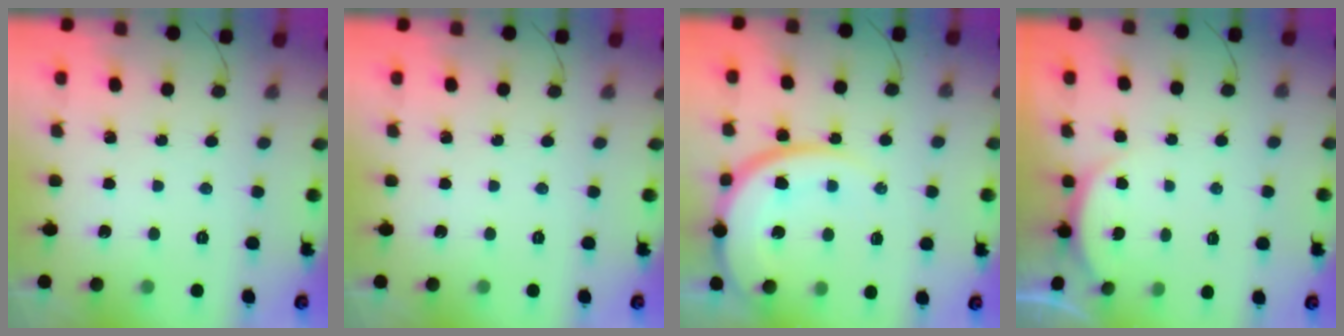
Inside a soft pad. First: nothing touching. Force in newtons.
{"total": 0.0}
{"total": 14.9, "press": 14.9, "slide": 1.3}
{"total": 3.2, "press": 3.2, "slide": 0.7}